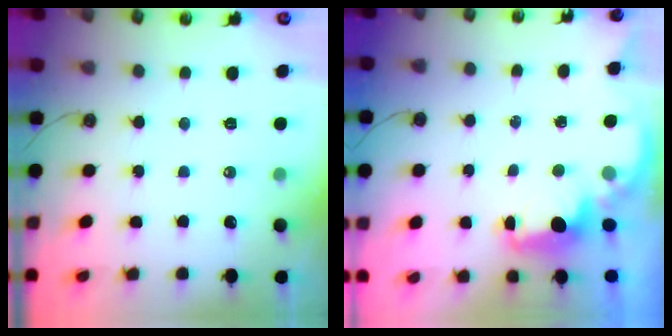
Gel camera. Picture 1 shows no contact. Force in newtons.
{"total": 2.2, "press": 2.1, "slide": 0.7}